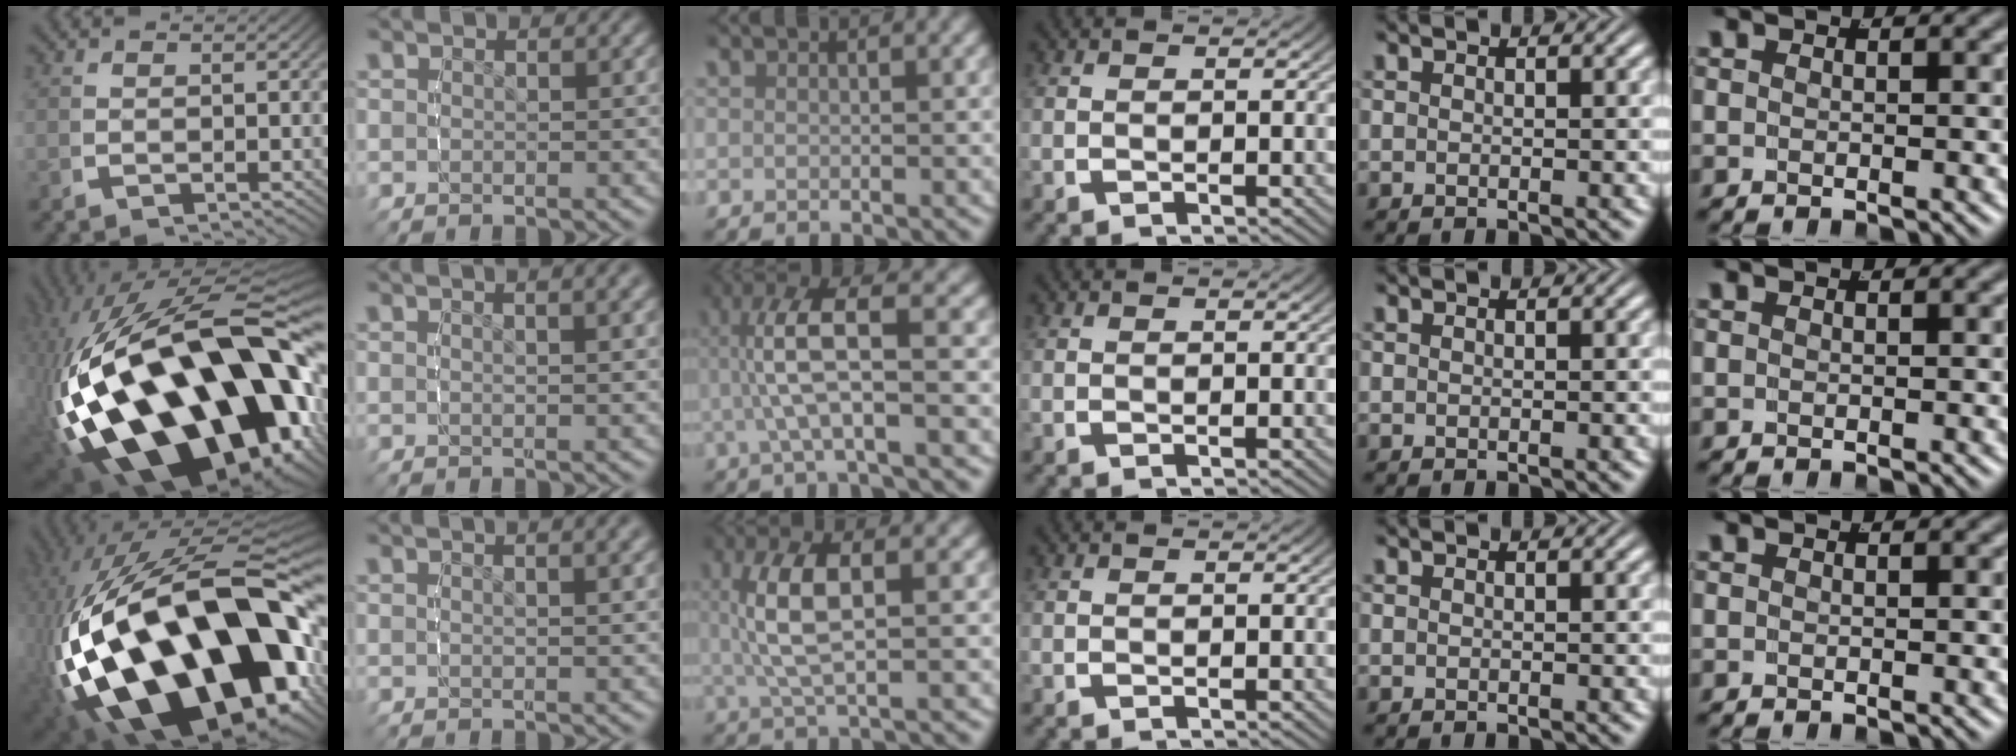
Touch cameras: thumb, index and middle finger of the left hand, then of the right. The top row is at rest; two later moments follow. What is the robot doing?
{"motion": "lift_and_place", "object": "tape"}